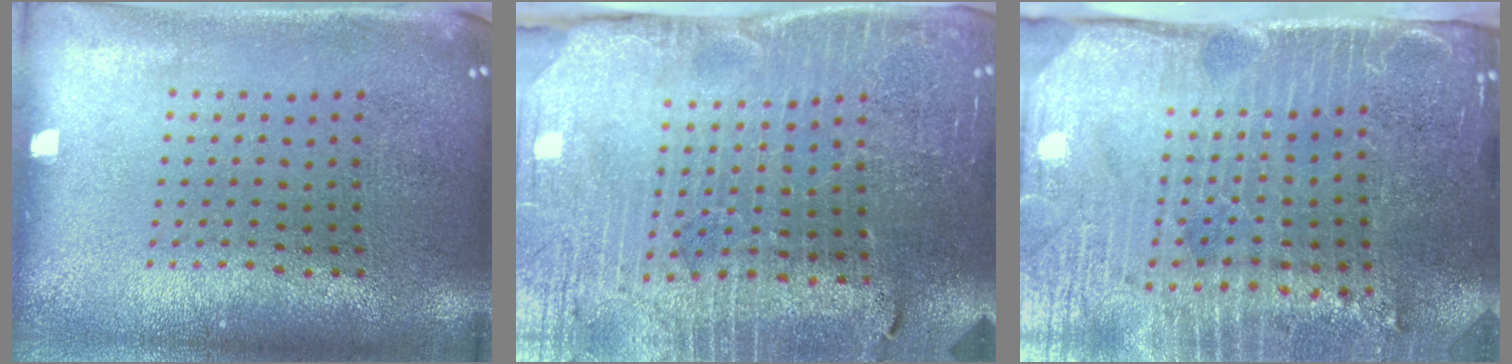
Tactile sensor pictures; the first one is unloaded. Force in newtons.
{"total": 3.5, "press": 3.4, "slide": 0.4}
{"total": 4.4, "press": 3.7, "slide": 2.3}